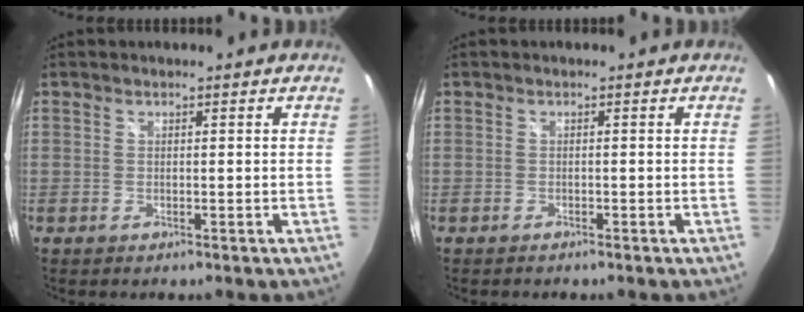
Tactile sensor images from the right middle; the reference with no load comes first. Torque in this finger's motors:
{"motor_torque": [-0.60, -0.22, -0.06, -0.01]}